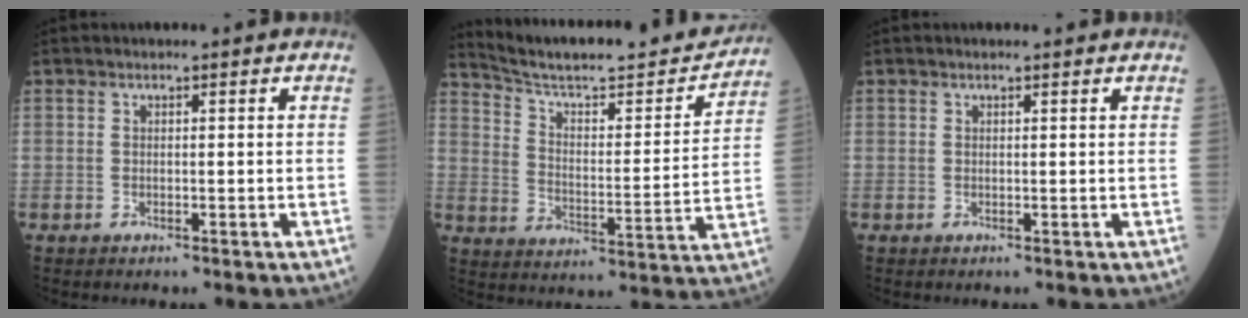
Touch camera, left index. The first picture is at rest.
{"total": 20.4, "force": [19.2, 1.9, 6.5], "torque": [-0.103, -0.032, 0.275]}
{"total": 0.8, "force": [0.7, 0.0, 0.2], "torque": [-0.010, 0.002, 0.007]}